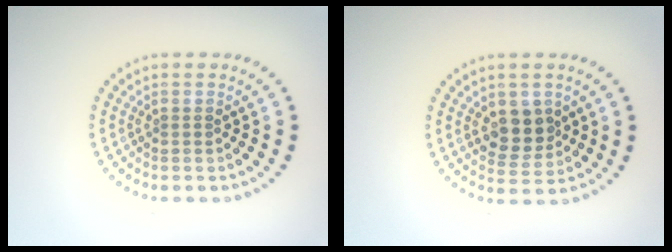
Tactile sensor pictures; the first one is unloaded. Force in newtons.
{"total": 3.2, "press": 3.1, "slide": 0.9}